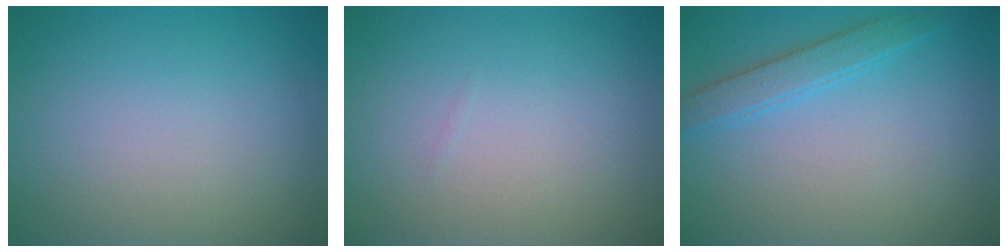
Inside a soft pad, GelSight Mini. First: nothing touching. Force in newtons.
{"total": 0.0}
{"total": 2.2, "press": 2.2, "slide": 0.1}